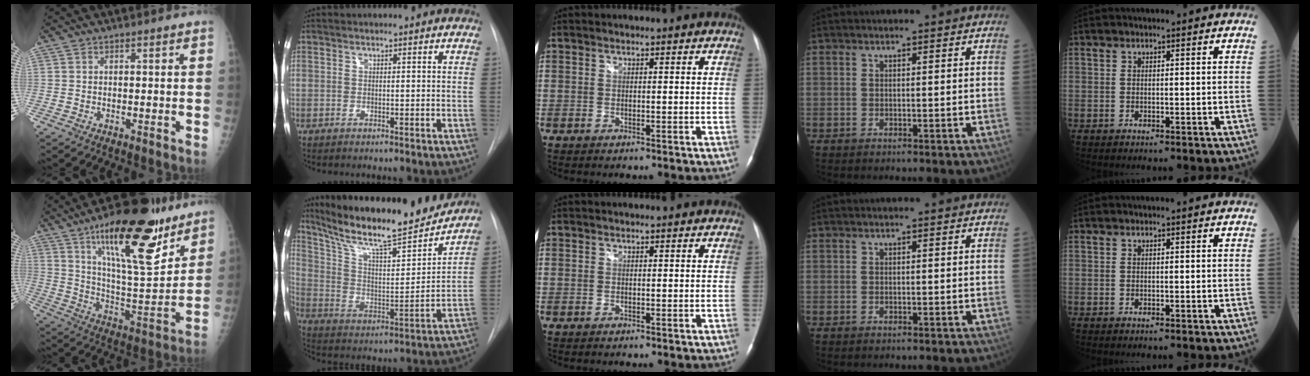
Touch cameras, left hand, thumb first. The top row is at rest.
{"thumb": {"total": 24.0, "force": [14.7, 7.3, 17.5], "torque": [-0.246, -0.072, 0.243]}, "index": {"total": 23.3, "force": [20.2, 2.6, 11.3], "torque": [-0.203, -0.021, 0.320]}}